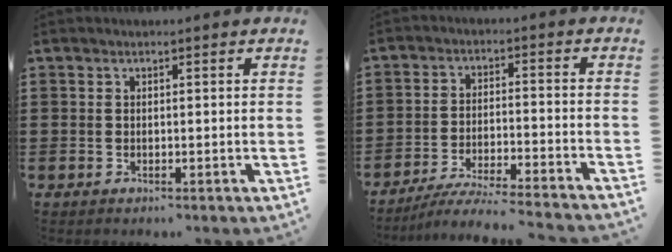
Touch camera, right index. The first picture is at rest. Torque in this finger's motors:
{"motor_torque": [0.84, 0.75, -0.37, 0.05]}